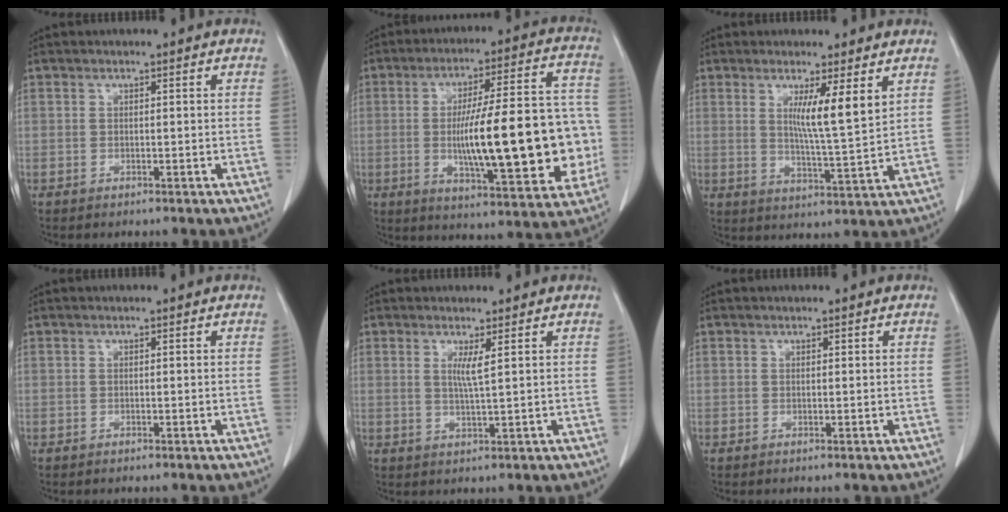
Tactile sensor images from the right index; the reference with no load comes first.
{"total": 22.1, "force": [-2.2, 4.6, 21.5], "torque": [-0.278, 0.029, -0.018]}
{"total": 6.8, "force": [2.9, -0.4, 6.1], "torque": [-0.105, -0.016, 0.050]}
{"total": 0.0}
{"total": 2.4, "force": [0.9, -0.4, 2.2], "torque": [-0.046, -0.008, 0.018]}
{"total": 0.0}